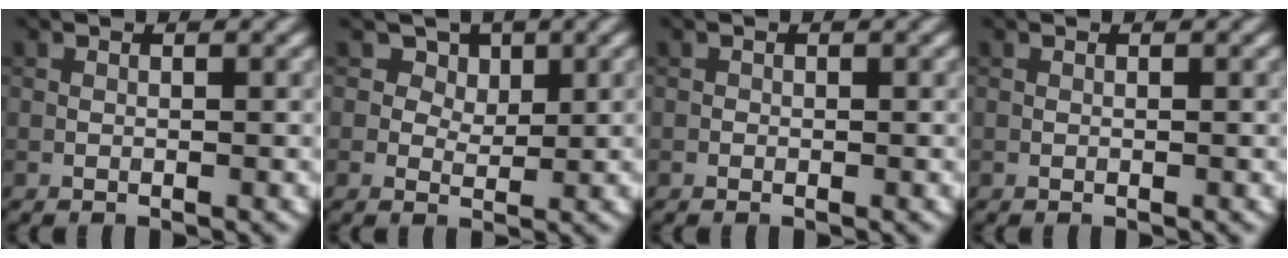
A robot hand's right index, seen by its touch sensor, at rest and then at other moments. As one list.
[{"total": 3.3, "force": [1.8, 2.2, 1.5], "torque": [-0.027, -0.006, 0.023]}, {"total": 0.0}, {"total": 0.0}]